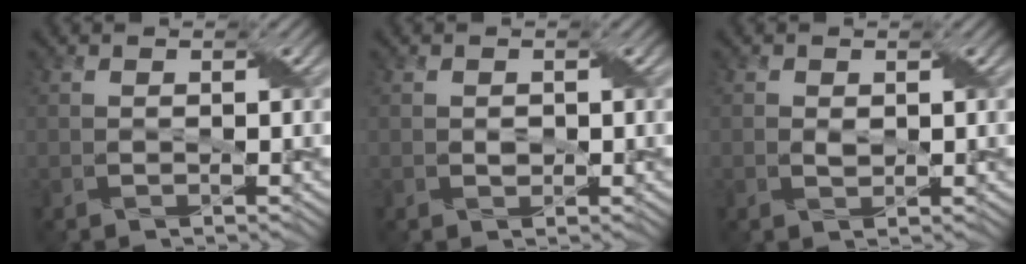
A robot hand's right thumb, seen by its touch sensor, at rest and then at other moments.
{"total": 0.9, "force": [-0.1, 0.8, 0.5], "torque": [-0.013, -0.004, -0.001]}
{"total": 0.9, "force": [0.1, 0.7, 0.6], "torque": [-0.015, -0.003, 0.004]}